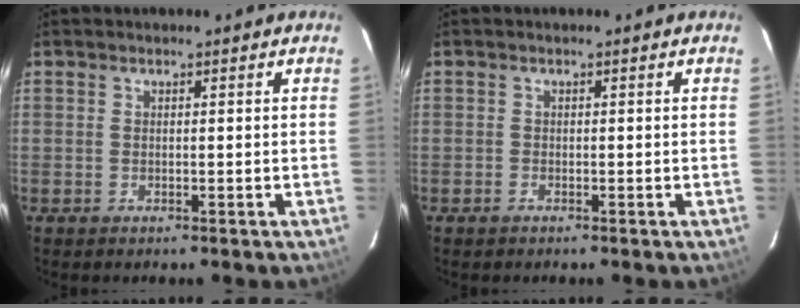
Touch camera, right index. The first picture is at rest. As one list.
[{"total": 0.7, "force": [-0.6, 0.4, 0.1], "torque": [-0.004, 0.001, -0.012]}]